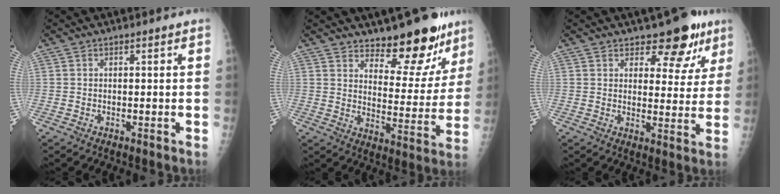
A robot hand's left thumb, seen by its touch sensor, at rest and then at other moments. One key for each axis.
{"total": 14.1, "fx": 11.0, "fy": 5.5, "fz": 6.8, "tx": -0.037, "ty": -0.091, "tz": 0.157}
{"total": 9.6, "fx": 6.4, "fy": 5.0, "fz": 5.0, "tx": -0.020, "ty": -0.033, "tz": 0.082}